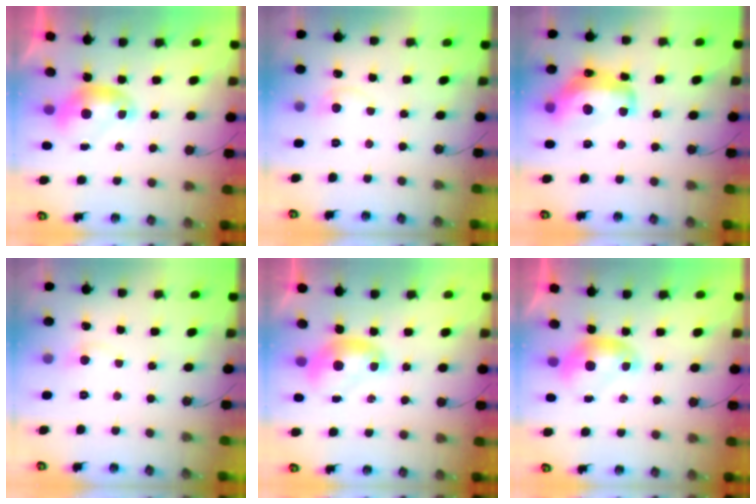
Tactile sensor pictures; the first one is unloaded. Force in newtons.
{"total": 0.8, "press": 0.2, "slide": 0.8}
{"total": 10.9, "press": 10.8, "slide": 0.8}
{"total": 1.3, "press": 1.0, "slide": 0.8}
{"total": 1.3, "press": 1.3, "slide": 0.1}
{"total": 0.0}